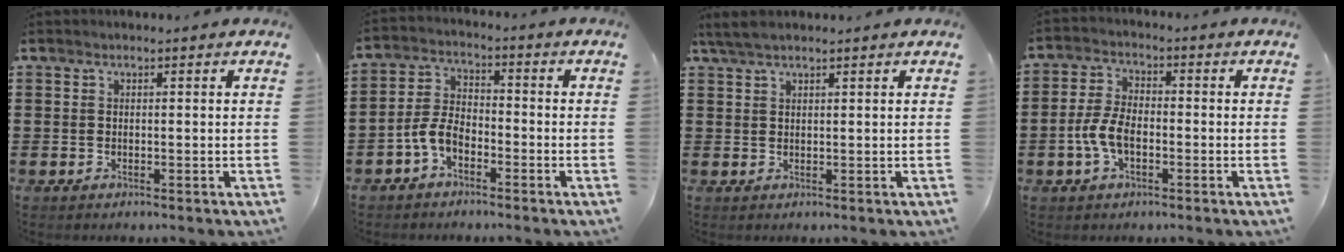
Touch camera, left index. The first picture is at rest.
{"total": 5.1, "force": [-3.0, 2.5, 3.2], "torque": [-0.085, 0.003, -0.065]}
{"total": 2.9, "force": [2.1, 0.6, 1.9], "torque": [-0.041, 0.004, 0.040]}
{"total": 5.9, "force": [-1.8, 3.0, 4.8], "torque": [-0.116, -0.002, -0.041]}